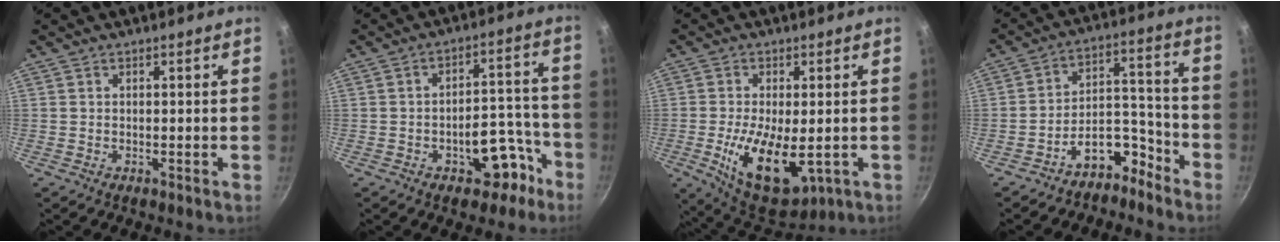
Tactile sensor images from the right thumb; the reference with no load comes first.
{"total": 10.3, "force": [-5.2, 6.0, 6.6], "torque": [-0.032, 0.066, -0.058]}
{"total": 14.0, "force": [-2.5, 6.9, 12.0], "torque": [-0.192, -0.007, -0.026]}
{"total": 9.3, "force": [-7.1, 4.5, 3.9], "torque": [-0.023, 0.104, -0.115]}